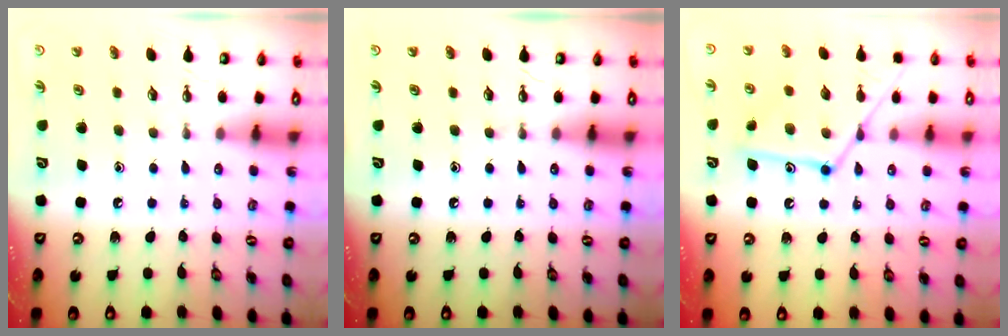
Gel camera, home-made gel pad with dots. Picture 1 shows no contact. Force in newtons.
{"total": 0.0}
{"total": 12.9, "press": 12.8, "slide": 0.6}